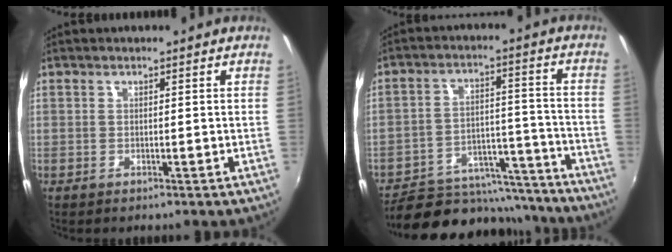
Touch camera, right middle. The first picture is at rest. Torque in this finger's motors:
{"motor_torque": [1.06, -1.08, 0.44, 0.15]}